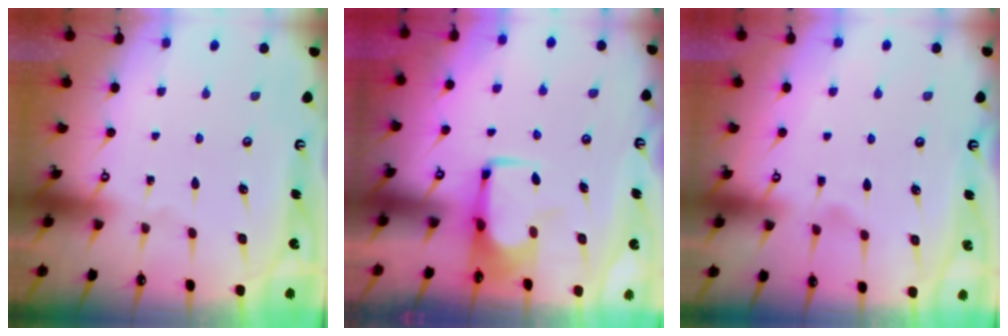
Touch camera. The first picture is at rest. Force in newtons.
{"total": 1.0, "press": 0.8, "slide": 0.6}
{"total": 1.1, "press": 0.6, "slide": 1.0}